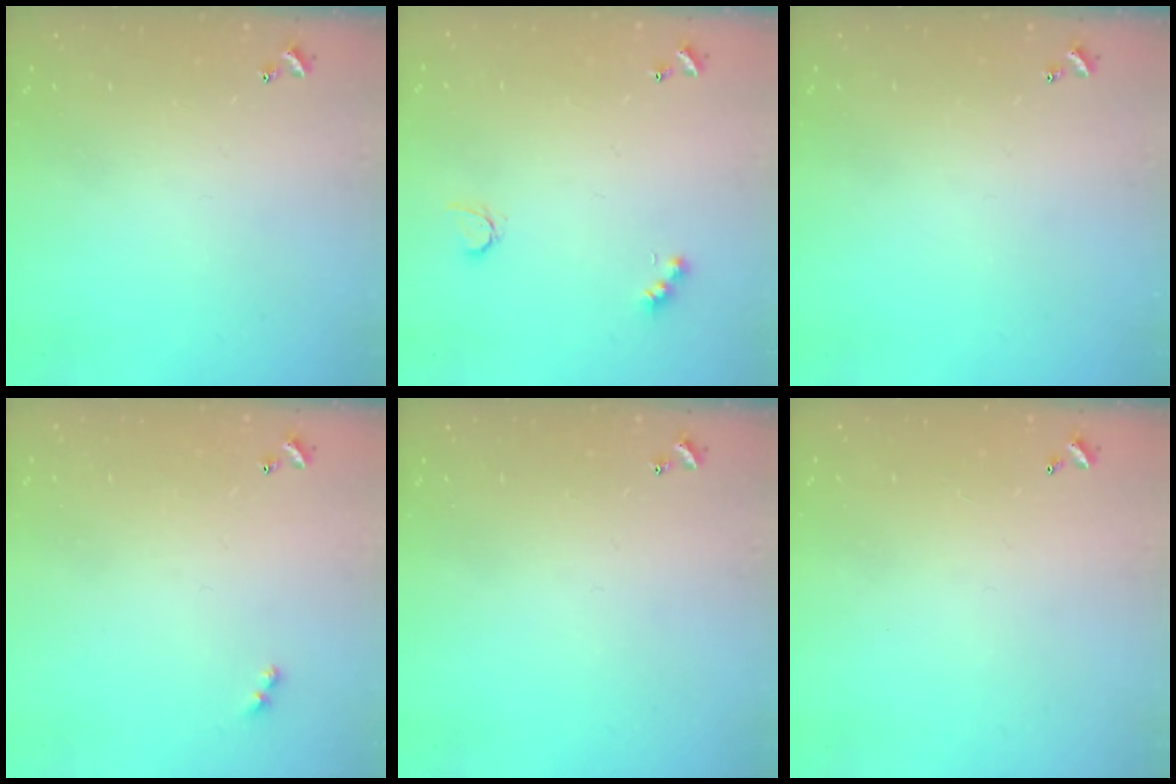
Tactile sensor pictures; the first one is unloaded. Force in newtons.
{"total": 4.0, "press": 3.9, "slide": 0.9}
{"total": 0.0}
{"total": 2.5, "press": 2.4, "slide": 0.5}
{"total": 0.0}
{"total": 2.9, "press": 2.9, "slide": 0.1}